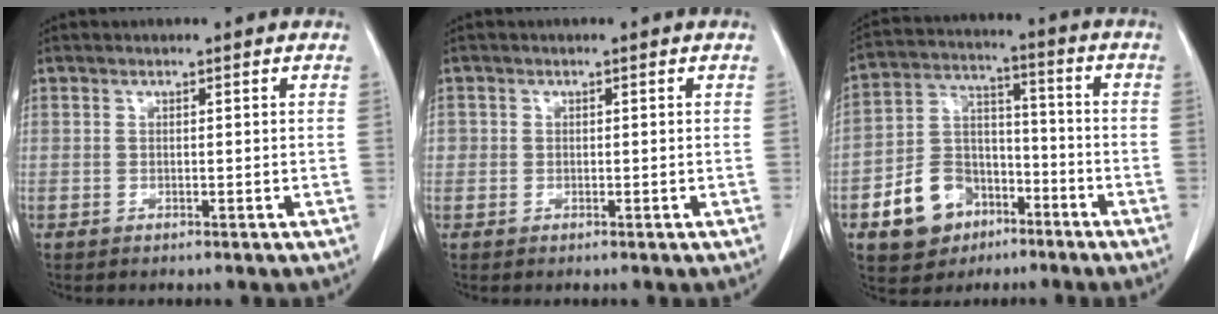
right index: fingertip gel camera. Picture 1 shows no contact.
{"total": 1.0, "force": [0.0, 1.0, 0.1], "torque": [0.008, 0.004, -0.003]}
{"total": 11.8, "force": [-5.9, 8.6, 5.5], "torque": [-0.117, 0.025, -0.095]}